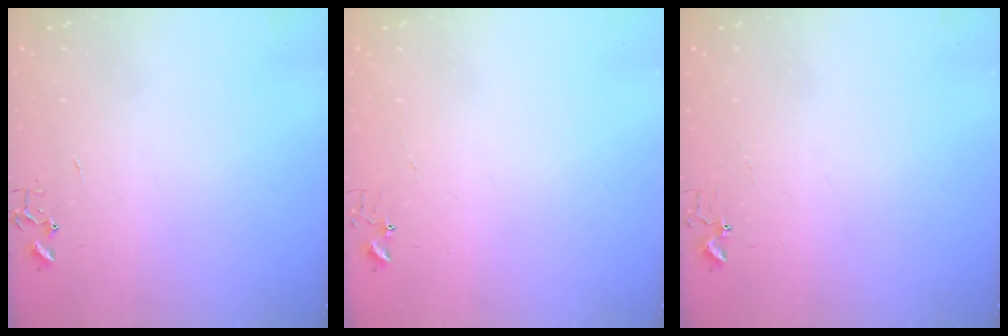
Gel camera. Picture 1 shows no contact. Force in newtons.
{"total": 3.6, "press": 3.6, "slide": 0.3}
{"total": 2.7, "press": 2.7, "slide": 0.3}